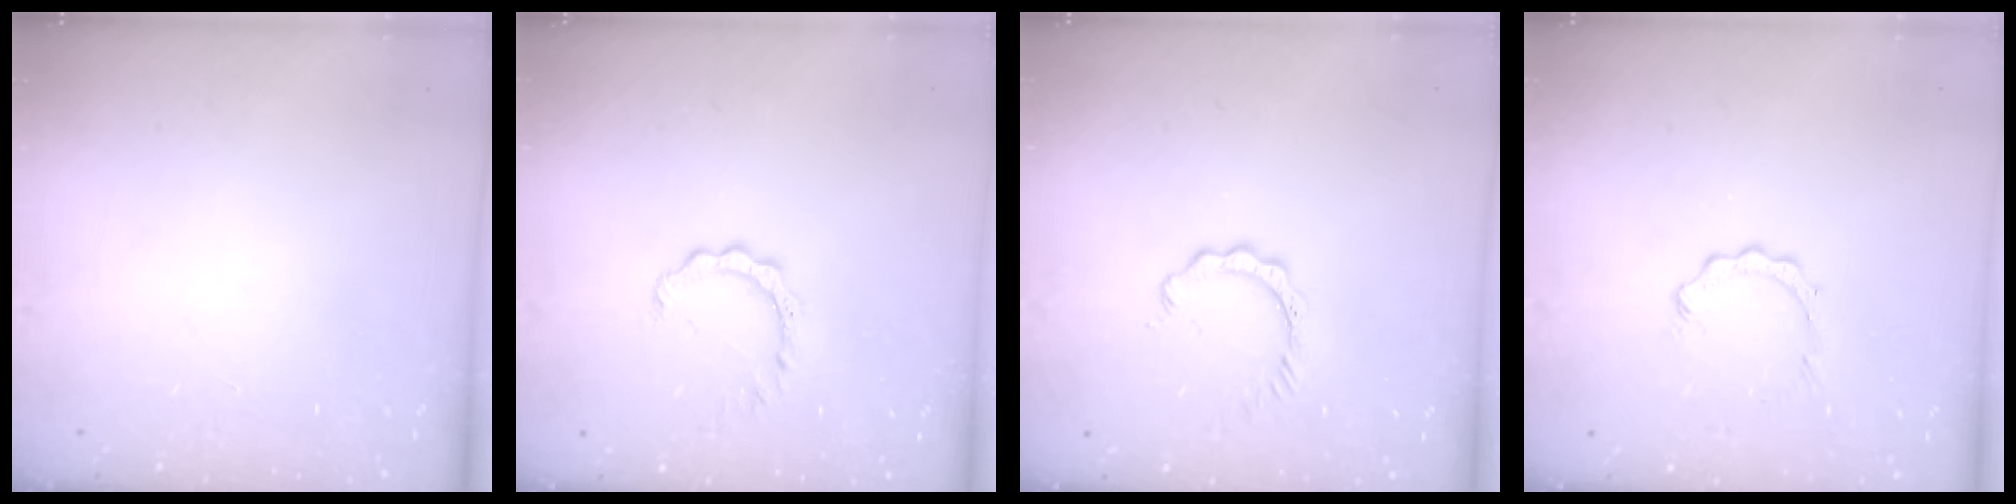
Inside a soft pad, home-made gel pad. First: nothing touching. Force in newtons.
{"total": 3.2, "press": 3.2, "slide": 0.4}
{"total": 3.1, "press": 3.1, "slide": 0.2}
{"total": 2.4, "press": 2.4, "slide": 0.3}